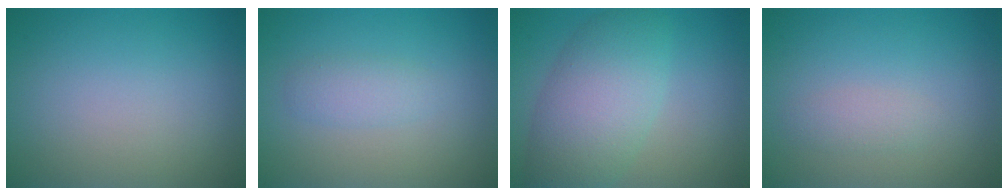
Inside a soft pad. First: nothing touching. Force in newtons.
{"total": 1.7, "press": 1.7, "slide": 0.1}
{"total": 6.7, "press": 6.7, "slide": 0.3}
{"total": 1.2, "press": 1.2, "slide": 0.1}